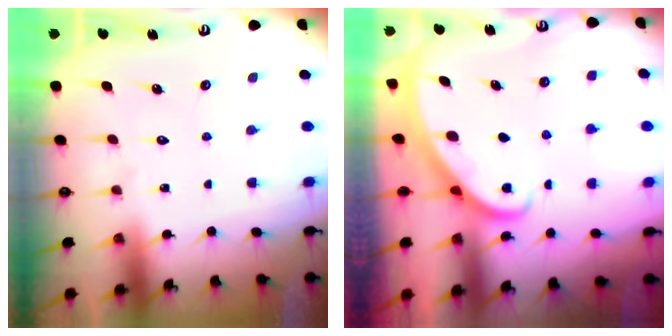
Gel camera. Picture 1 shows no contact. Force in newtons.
{"total": 1.9, "press": 1.9, "slide": 0.2}